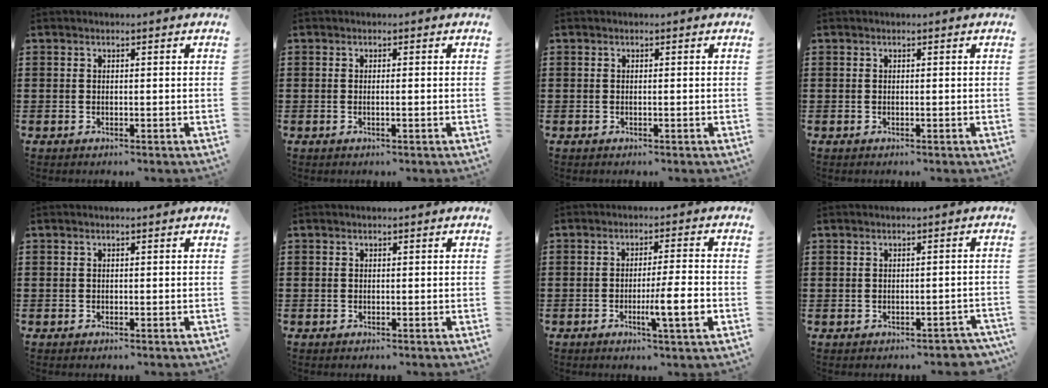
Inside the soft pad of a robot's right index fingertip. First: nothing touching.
{"total": 0.8, "force": [-0.3, -0.2, 0.7], "torque": [-0.012, -0.005, -0.005]}
{"total": 0.0}
{"total": 0.0}
{"total": 0.0}
{"total": 0.0}
{"total": 7.0, "force": [-2.1, 0.3, 6.7], "torque": [-0.107, -0.010, -0.035]}
{"total": 1.3, "force": [-1.1, 0.7, 0.2], "torque": [-0.009, 0.001, -0.025]}